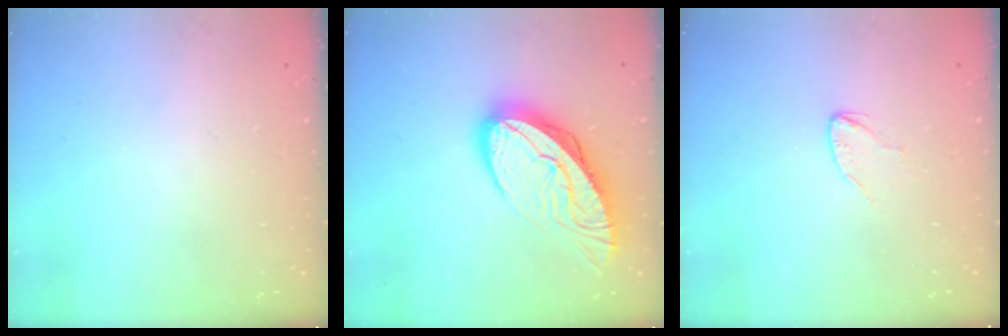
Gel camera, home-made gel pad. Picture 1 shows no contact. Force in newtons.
{"total": 14.6, "press": 14.5, "slide": 1.4}
{"total": 2.7, "press": 2.7, "slide": 0.2}